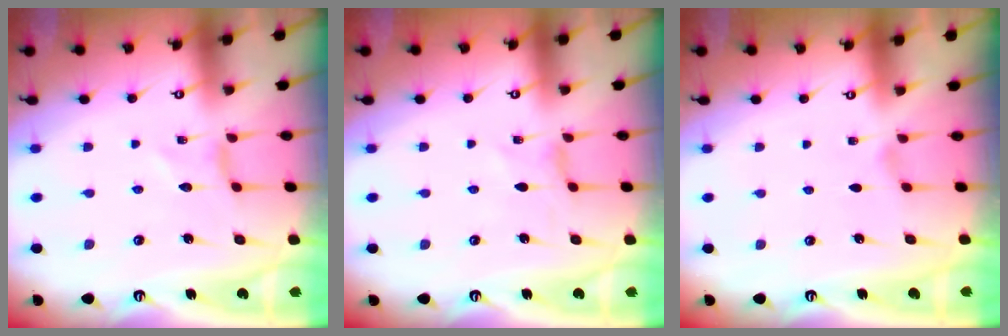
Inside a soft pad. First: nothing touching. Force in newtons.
{"total": 0.0}
{"total": 0.0}